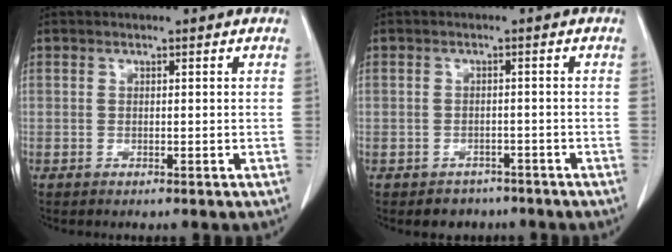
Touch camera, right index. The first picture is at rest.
{"total": 3.1, "force": [-2.2, 2.2, -0.1], "torque": [-0.005, 0.010, -0.030]}